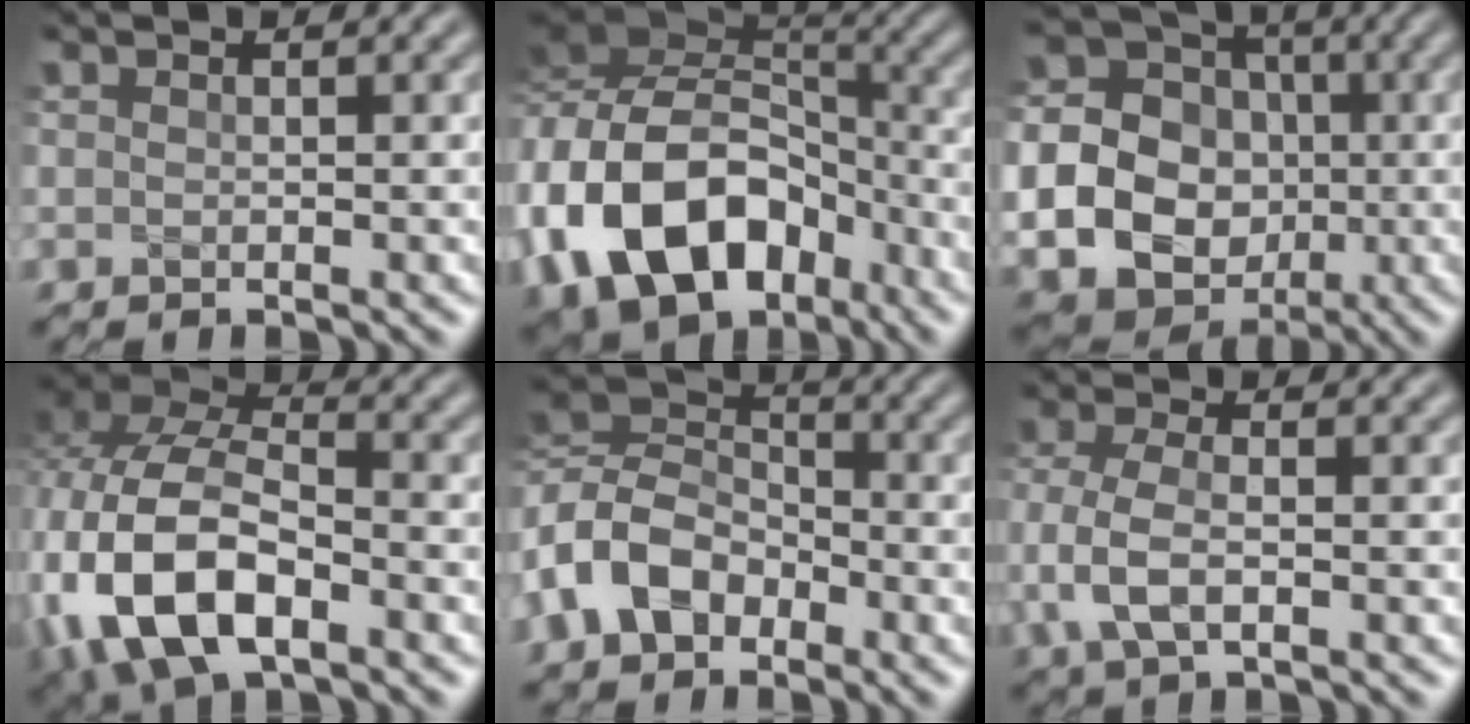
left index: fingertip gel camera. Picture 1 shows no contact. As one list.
[{"total": 13.8, "force": [-4.7, 9.5, 8.9], "torque": [-0.183, -0.012, -0.081]}, {"total": 21.6, "force": [-3.7, 20.3, 6.6], "torque": [-0.182, -0.020, -0.094]}, {"total": 12.4, "force": [-3.8, 7.2, 9.3], "torque": [-0.214, -0.016, -0.071]}, {"total": 7.1, "force": [-2.6, 5.1, 4.1], "torque": [-0.088, 0.011, -0.072]}, {"total": 4.7, "force": [-1.4, 2.6, 3.6], "torque": [-0.087, 0.001, -0.033]}]